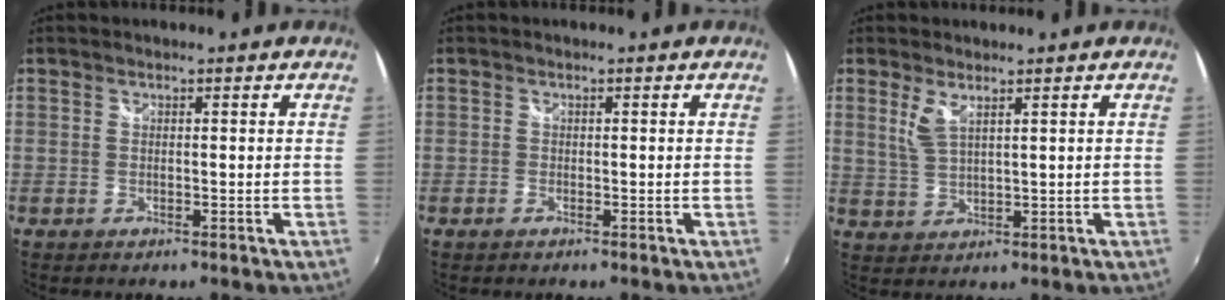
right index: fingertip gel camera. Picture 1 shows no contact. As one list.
[{"total": 0.7, "force": [-0.6, 0.3, 0.2], "torque": [-0.005, -0.003, -0.013]}, {"total": 3.5, "force": [1.9, 1.0, 2.8], "torque": [-0.057, -0.003, 0.040]}]